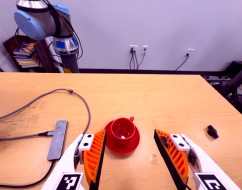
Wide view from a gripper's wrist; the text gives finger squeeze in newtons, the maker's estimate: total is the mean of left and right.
{"total": 0.0}